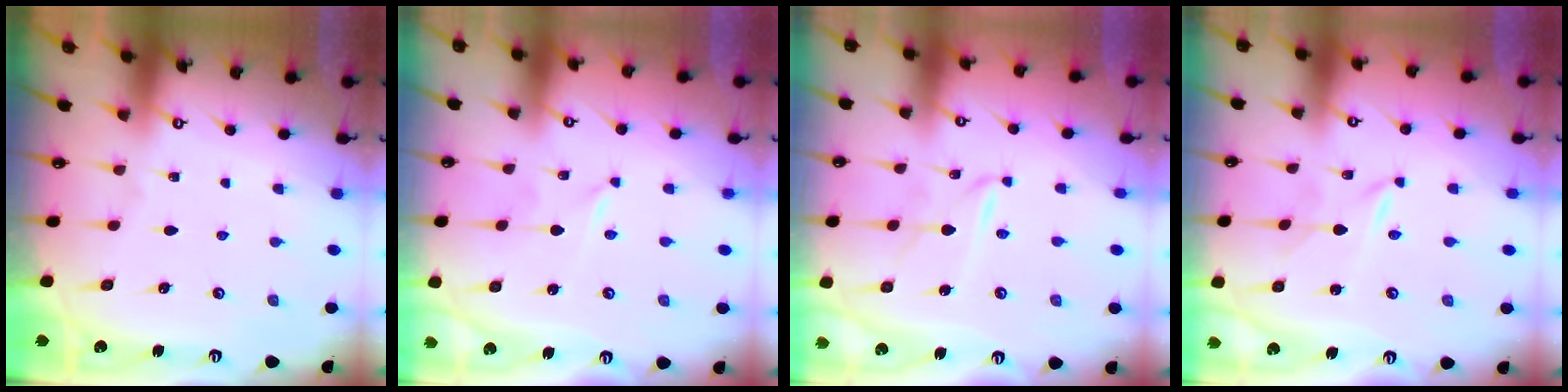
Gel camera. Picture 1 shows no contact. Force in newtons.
{"total": 0.0}
{"total": 3.4, "press": 3.4, "slide": 0.3}
{"total": 0.8, "press": 0.8, "slide": 0.2}